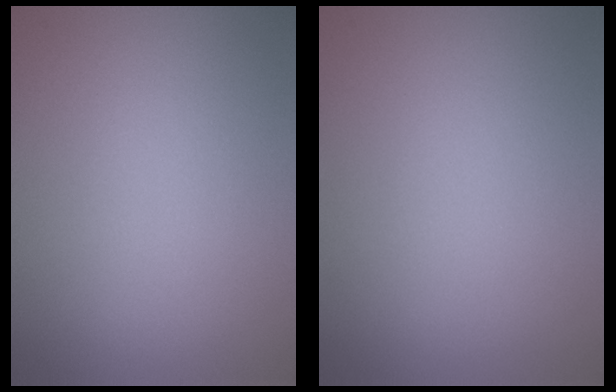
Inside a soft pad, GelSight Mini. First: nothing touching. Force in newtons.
{"total": 0.0}